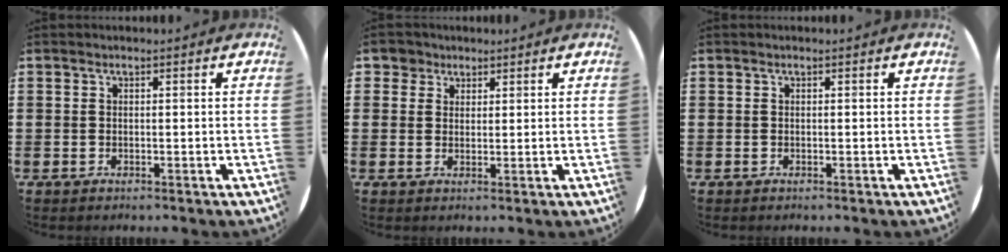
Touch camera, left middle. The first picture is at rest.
{"total": 3.0, "force": [2.2, 2.1, 0.1], "torque": [0.003, 0.005, 0.038]}
{"total": 0.0}